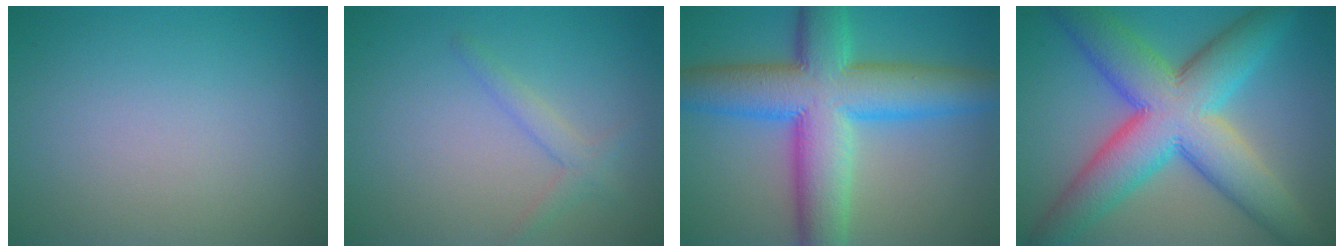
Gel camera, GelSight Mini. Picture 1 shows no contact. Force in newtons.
{"total": 1.7, "press": 1.7, "slide": 0.1}
{"total": 11.8, "press": 11.8, "slide": 0.1}
{"total": 11.9, "press": 11.9, "slide": 0.3}